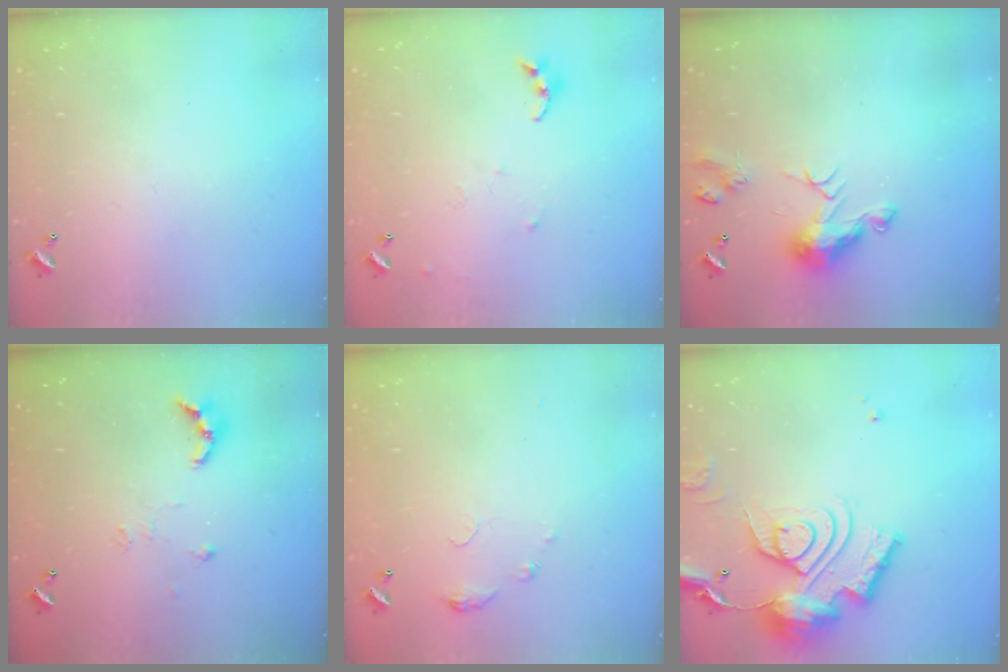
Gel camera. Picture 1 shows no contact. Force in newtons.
{"total": 5.7, "press": 5.6, "slide": 0.6}
{"total": 7.8, "press": 7.7, "slide": 0.7}
{"total": 7.7, "press": 7.6, "slide": 0.6}
{"total": 4.7, "press": 4.6, "slide": 0.7}
{"total": 21.9, "press": 21.7, "slide": 2.3}